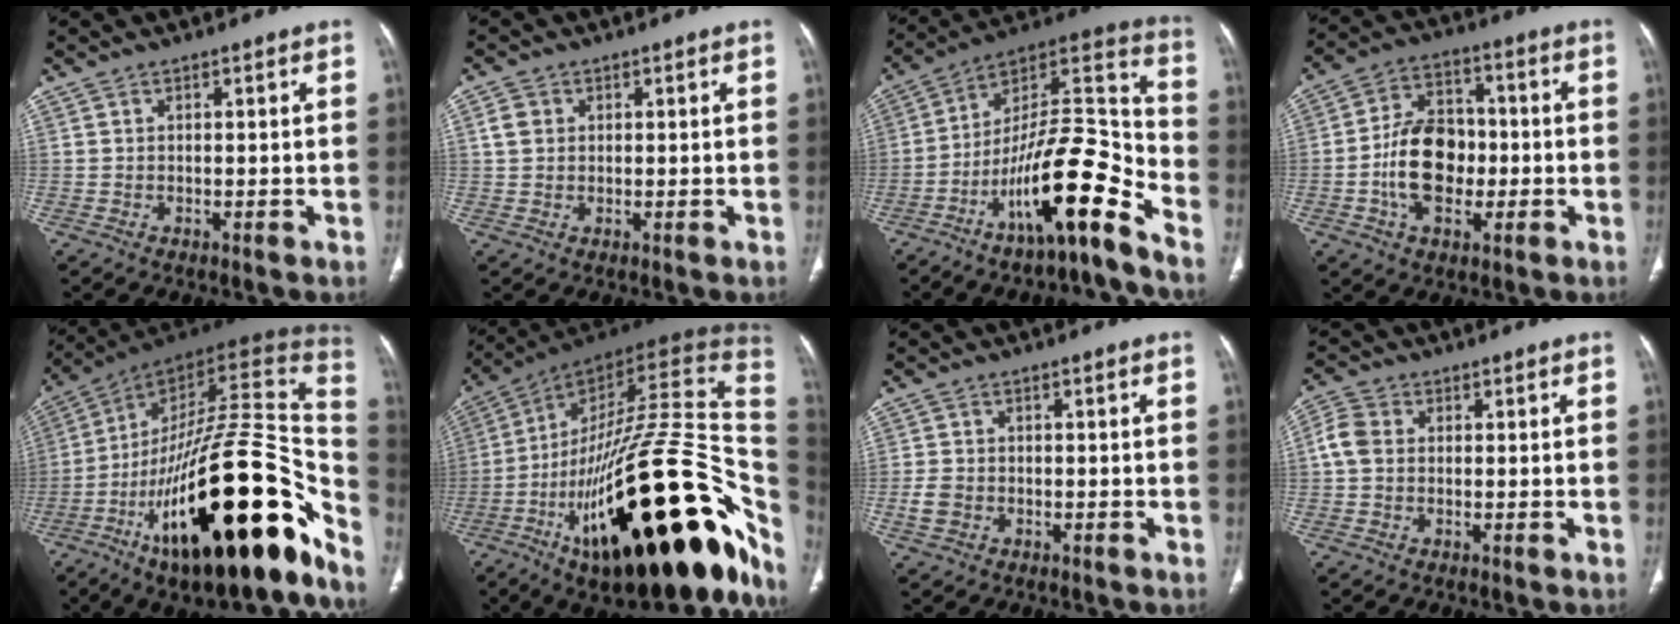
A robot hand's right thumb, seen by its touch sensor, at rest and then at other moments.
{"total": 2.8, "force": [0.6, 2.4, 1.3], "torque": [-0.016, 0.005, 0.011]}
{"total": 18.0, "force": [-10.5, 4.2, 14.0], "torque": [-0.227, 0.096, -0.178]}
{"total": 13.0, "force": [-2.2, 8.7, 9.4], "torque": [-0.140, 0.024, -0.043]}
{"total": 39.8, "force": [-16.2, 12.6, 34.1], "torque": [-0.434, 0.068, -0.255]}
{"total": 48.1, "force": [-13.0, 17.0, 43.0], "torque": [-0.552, 0.074, -0.202]}
{"total": 3.1, "force": [-1.1, 2.4, 1.7], "torque": [-0.035, 0.008, -0.018]}
{"total": 4.4, "force": [0.1, 3.5, 2.6], "torque": [-0.058, 0.014, -0.005]}